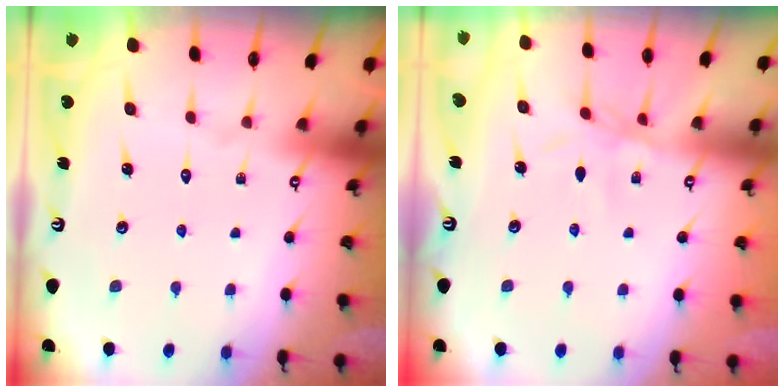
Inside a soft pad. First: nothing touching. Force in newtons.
{"total": 3.0, "press": 3.0, "slide": 0.1}